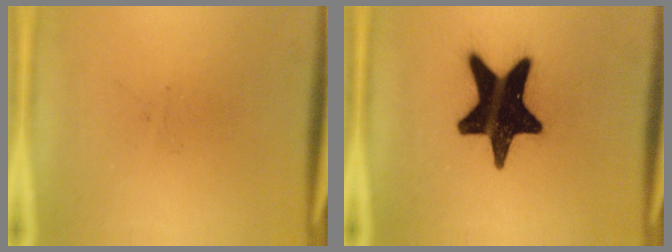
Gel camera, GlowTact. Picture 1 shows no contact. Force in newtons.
{"total": 20.0}